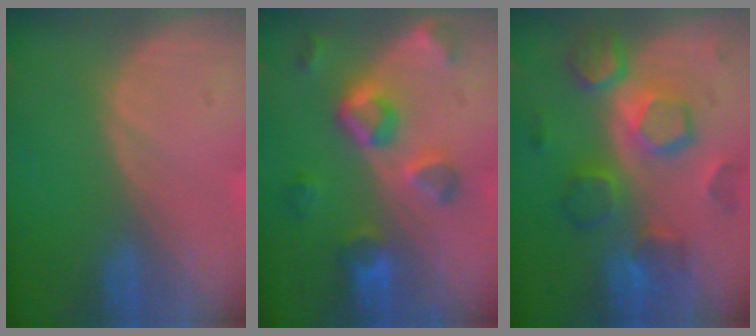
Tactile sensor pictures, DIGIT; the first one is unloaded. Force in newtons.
{"total": 7.3, "press": 7.3, "slide": 0.8}
{"total": 9.2, "press": 9.2, "slide": 0.3}